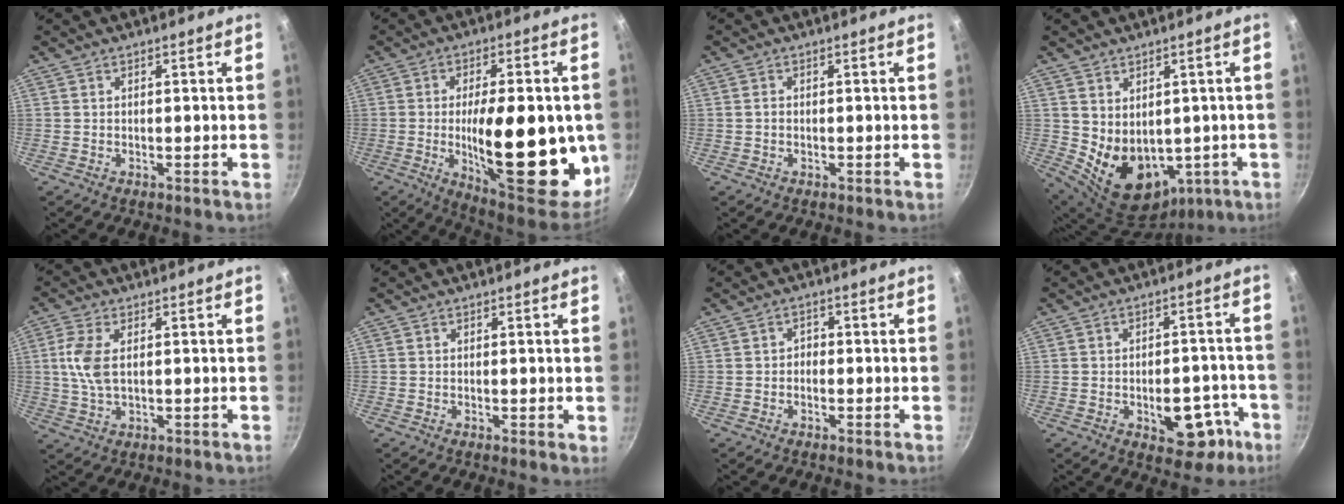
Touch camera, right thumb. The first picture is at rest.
{"total": 27.4, "force": [-3.0, 10.5, 25.1], "torque": [-0.334, -0.014, -0.034]}
{"total": 0.9, "force": [-0.1, 0.7, 0.5], "torque": [-0.008, 0.005, -0.002]}
{"total": 13.3, "force": [-0.3, 9.8, 9.0], "torque": [-0.119, -0.018, 0.033]}
{"total": 6.7, "force": [1.1, 3.4, 5.6], "torque": [-0.120, 0.004, 0.020]}
{"total": 0.8, "force": [0.1, 0.3, 0.8], "torque": [-0.010, -0.002, 0.000]}
{"total": 1.5, "force": [-0.5, 1.3, 0.7], "torque": [-0.005, 0.007, -0.012]}
{"total": 10.4, "force": [-4.0, 6.1, 7.4], "torque": [-0.056, 0.028, -0.045]}